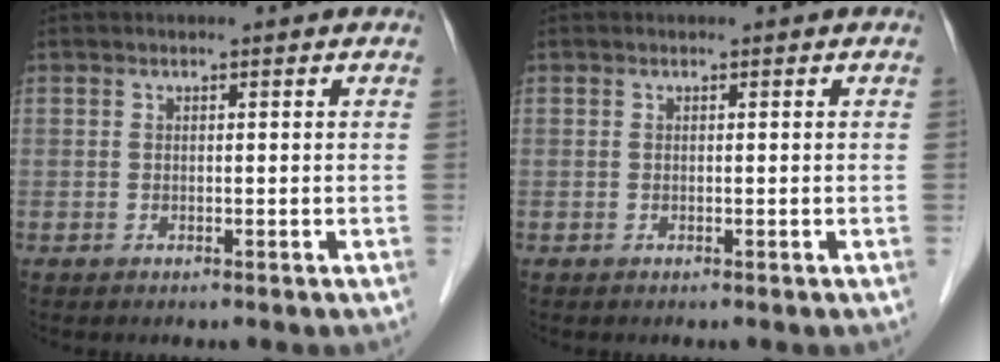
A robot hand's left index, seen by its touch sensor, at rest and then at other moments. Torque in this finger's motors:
{"motor_torque": [0.01, 0.00, -0.01, 0.00]}